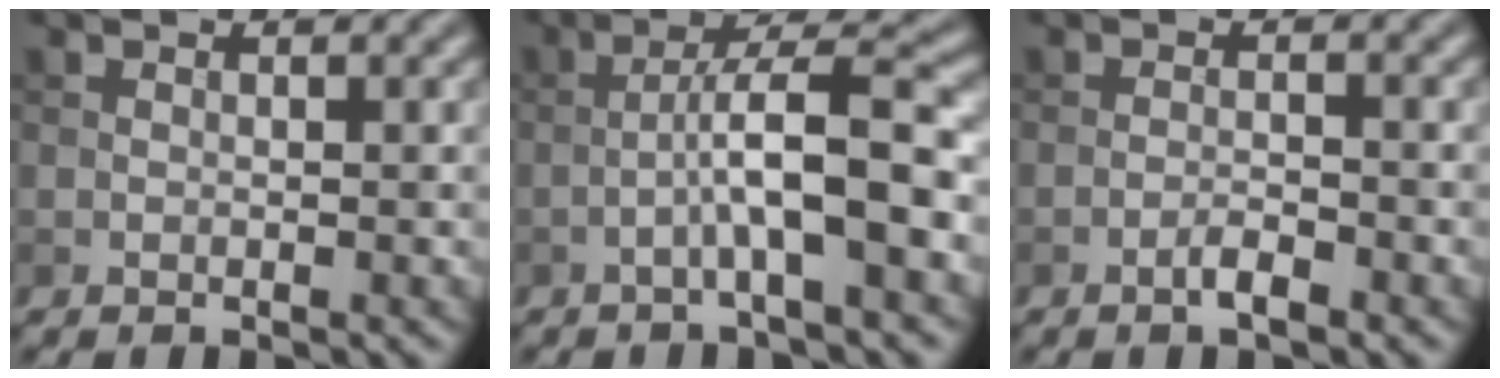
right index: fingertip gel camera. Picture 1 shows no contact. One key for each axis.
{"total": 6.0, "fx": -1.8, "fy": 0.8, "fz": 5.6, "tx": -0.096, "ty": 0.024, "tz": -0.034}
{"total": 1.8, "fx": -1.1, "fy": 0.3, "fz": 1.4, "tx": -0.024, "ty": 0.004, "tz": -0.023}